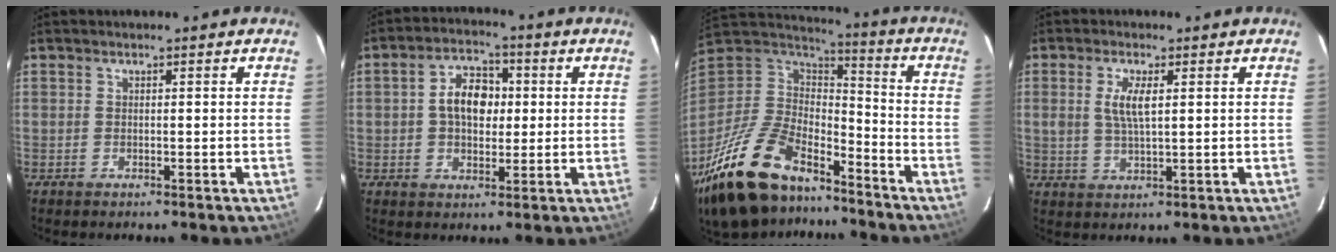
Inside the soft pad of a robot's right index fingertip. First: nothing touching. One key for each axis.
{"total": 8.0, "fx": 0.7, "fy": 5.3, "fz": 6.0, "tx": -0.104, "ty": 0.023, "tz": 0.013}
{"total": 28.1, "fx": -19.9, "fy": 12.4, "fz": 15.6, "tx": -0.331, "ty": -0.022, "tz": -0.336}
{"total": 4.8, "fx": 1.1, "fy": 1.4, "fz": 4.4, "tx": -0.088, "ty": 0.001, "tz": 0.023}